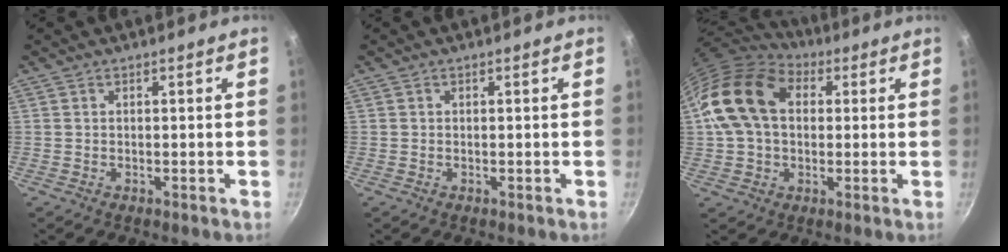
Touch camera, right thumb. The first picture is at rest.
{"total": 0.0}
{"total": 17.2, "force": [3.0, 12.4, 11.5], "torque": [-0.191, 0.027, 0.039]}